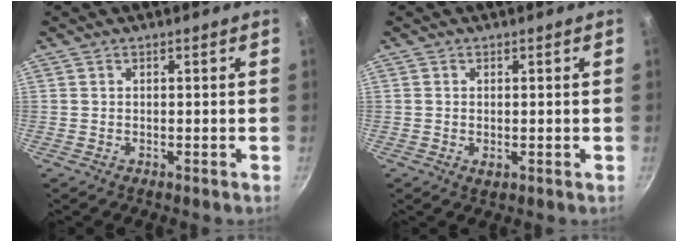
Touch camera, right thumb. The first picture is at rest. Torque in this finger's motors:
{"motor_torque": [-0.37, 0.12, 0.24, -0.01, 0.00]}